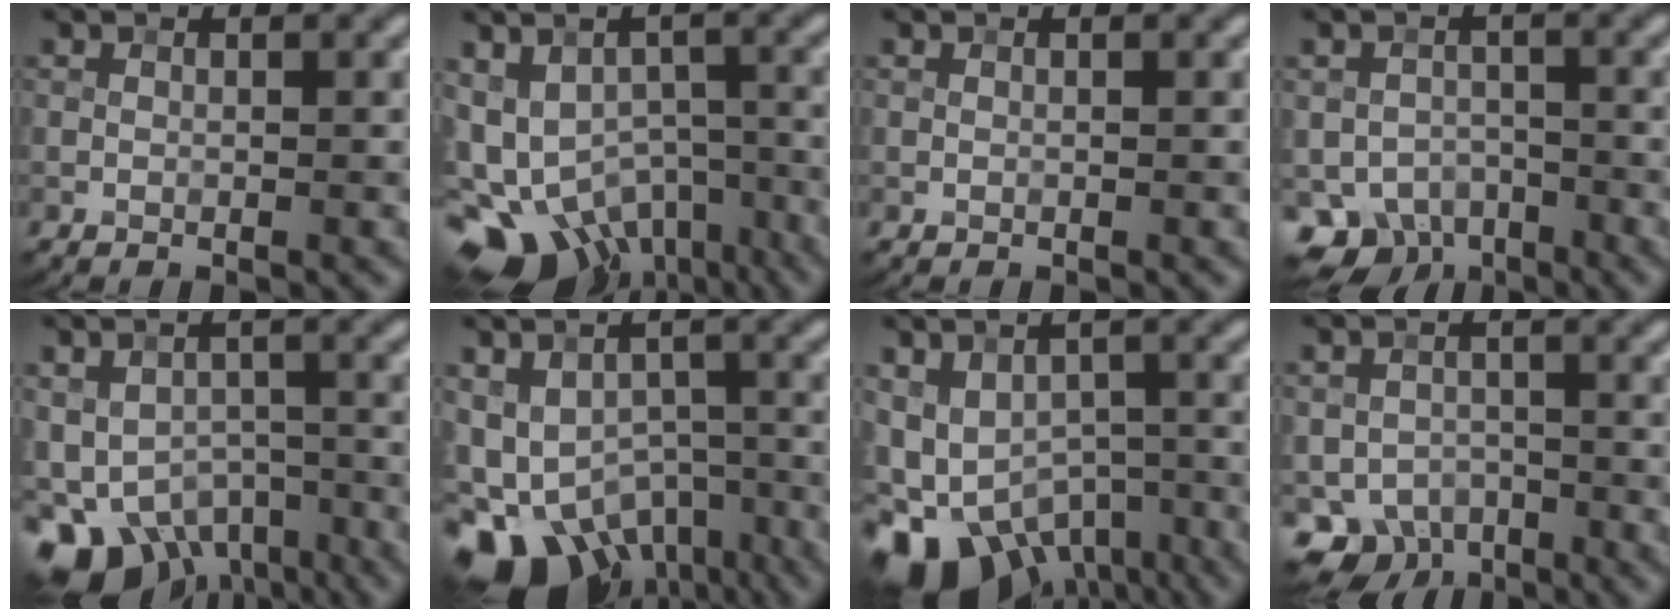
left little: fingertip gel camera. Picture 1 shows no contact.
{"total": 13.0, "force": [-7.6, 8.4, 6.4], "torque": [-0.105, -0.027, -0.086]}
{"total": 0.0}
{"total": 5.2, "force": [-3.5, 3.5, 1.4], "torque": [-0.009, -0.009, -0.053]}
{"total": 9.7, "force": [-6.3, 5.4, 5.1], "torque": [-0.082, -0.023, -0.095]}
{"total": 13.7, "force": [-8.6, 8.5, 6.6], "torque": [-0.110, -0.036, -0.104]}
{"total": 11.4, "force": [-6.6, 6.9, 6.2], "torque": [-0.100, -0.028, -0.088]}
{"total": 4.7, "force": [-3.0, 3.3, 1.3], "torque": [-0.010, -0.009, -0.046]}